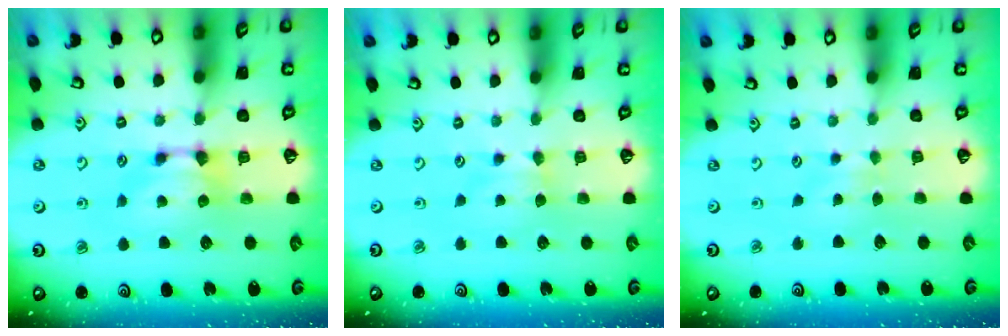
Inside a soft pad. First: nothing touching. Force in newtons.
{"total": 2.1, "press": 2.1, "slide": 0.5}
{"total": 2.6, "press": 2.5, "slide": 0.3}